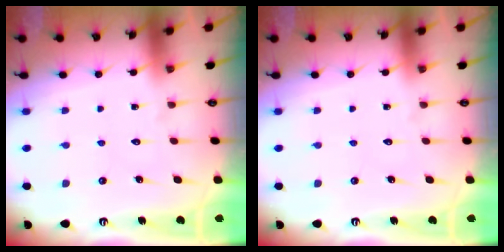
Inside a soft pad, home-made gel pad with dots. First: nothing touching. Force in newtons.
{"total": 0.0}